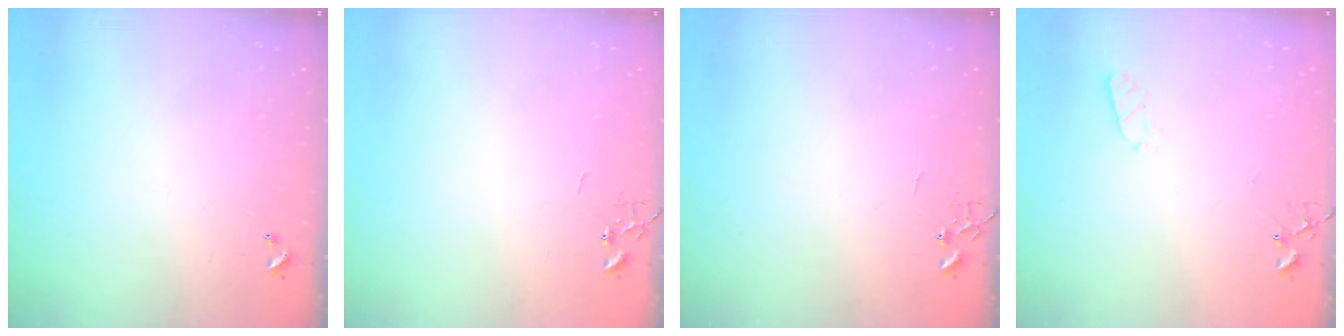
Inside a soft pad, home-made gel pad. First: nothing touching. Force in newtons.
{"total": 0.0}
{"total": 0.0}
{"total": 3.5, "press": 3.4, "slide": 0.5}